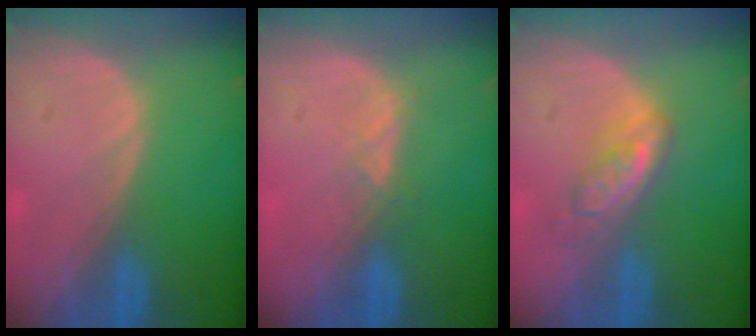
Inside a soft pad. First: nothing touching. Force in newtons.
{"total": 2.0, "press": 1.9, "slide": 0.7}
{"total": 5.0, "press": 4.6, "slide": 2.0}